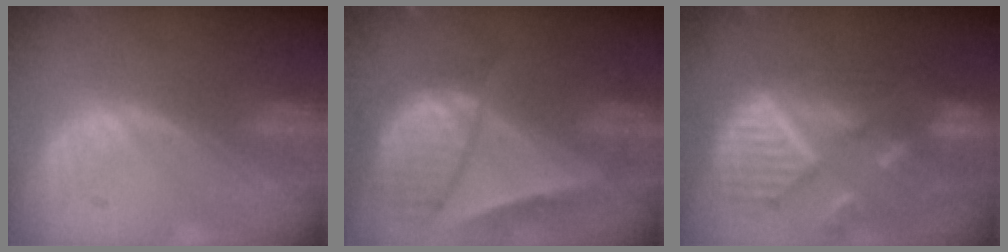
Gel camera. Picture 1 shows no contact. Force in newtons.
{"total": 9.5, "press": 8.2, "slide": 4.8}
{"total": 11.9, "press": 10.4, "slide": 5.7}